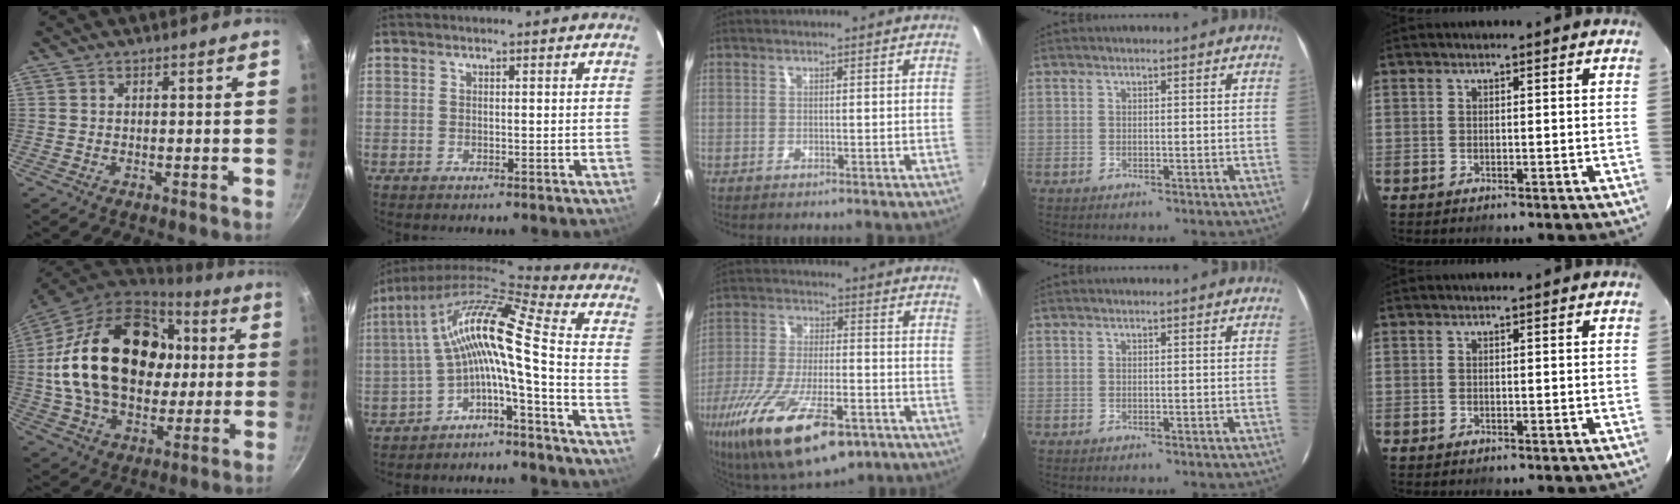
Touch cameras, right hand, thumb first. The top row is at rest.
{"thumb": {"total": 30.6, "force": [4.4, 21.0, 21.8], "torque": [-0.373, 0.022, 0.082]}, "index": {"total": 12.5, "force": [-2.1, 0.7, 12.3], "torque": [-0.232, 0.017, -0.047]}, "middle": {"total": 23.1, "force": [-12.4, 8.7, 17.4], "torque": [-0.348, -0.058, -0.202]}}